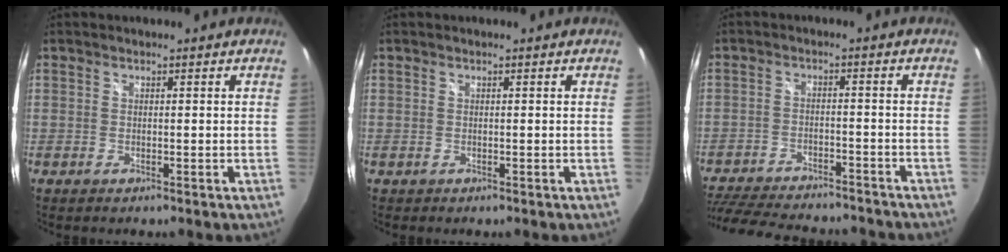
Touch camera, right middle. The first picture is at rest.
{"total": 0.0}
{"total": 21.5, "force": [-18.2, 6.6, 9.4], "torque": [-0.205, -0.024, -0.260]}